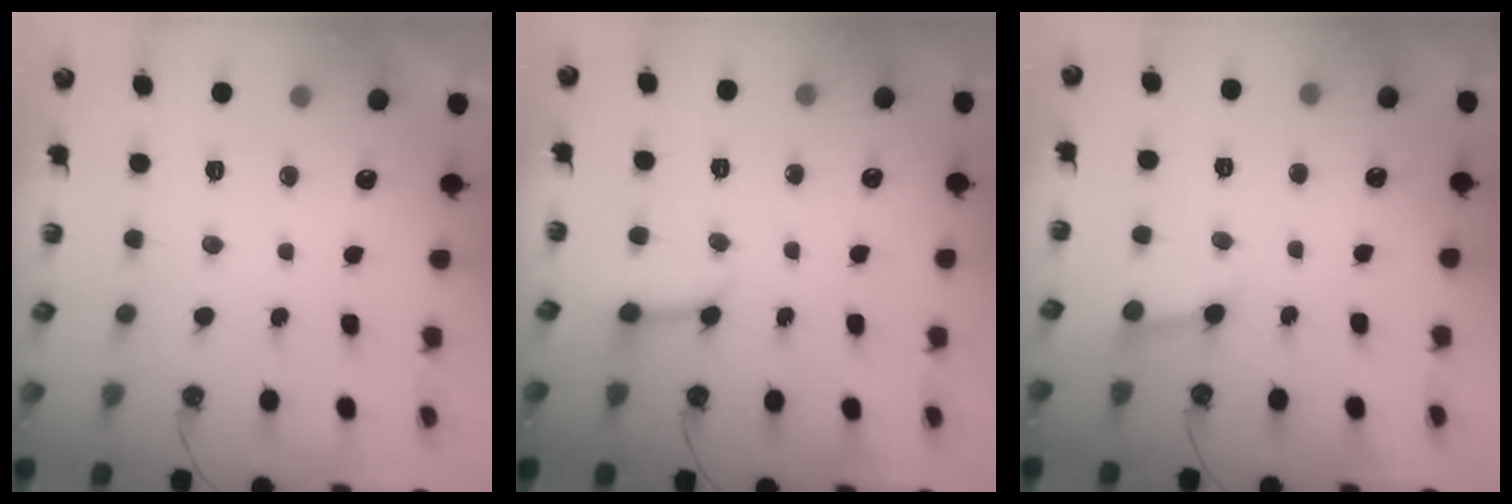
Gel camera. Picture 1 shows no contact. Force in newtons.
{"total": 3.0, "press": 2.9, "slide": 0.6}
{"total": 2.7, "press": 2.7, "slide": 0.2}